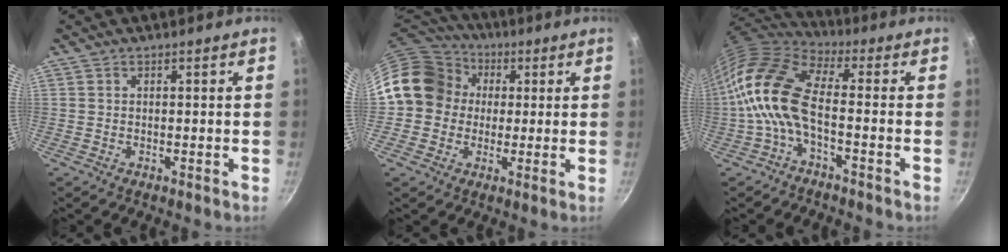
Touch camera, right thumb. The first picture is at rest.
{"total": 14.9, "force": [1.5, 13.1, 6.8], "torque": [-0.097, 0.036, 0.010]}
{"total": 12.4, "force": [-2.2, 5.8, 10.7], "torque": [-0.212, 0.030, -0.059]}